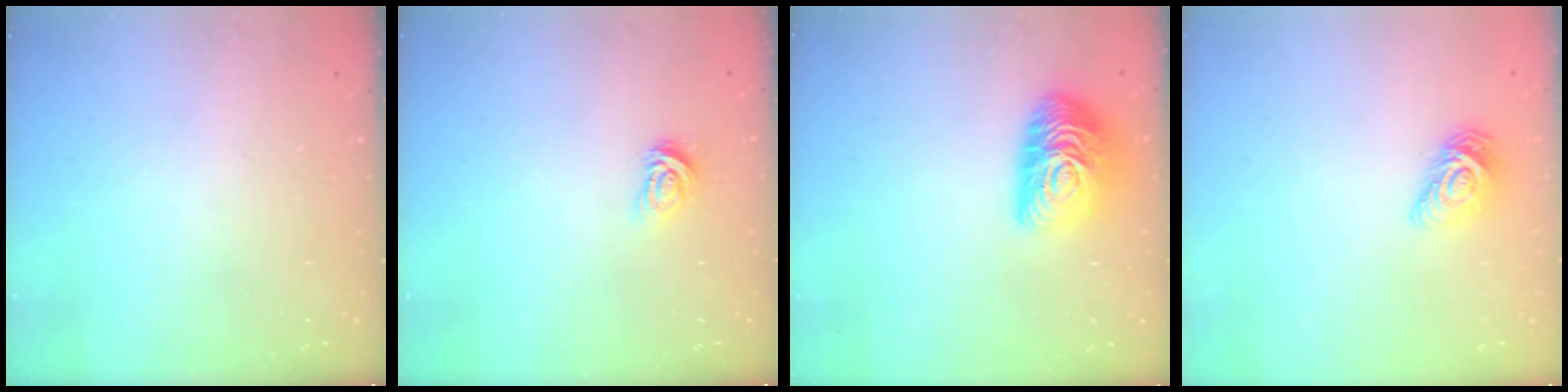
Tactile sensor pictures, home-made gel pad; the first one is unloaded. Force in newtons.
{"total": 3.6, "press": 3.6, "slide": 0.4}
{"total": 14.7, "press": 14.7, "slide": 0.8}
{"total": 10.1, "press": 10.1, "slide": 0.6}